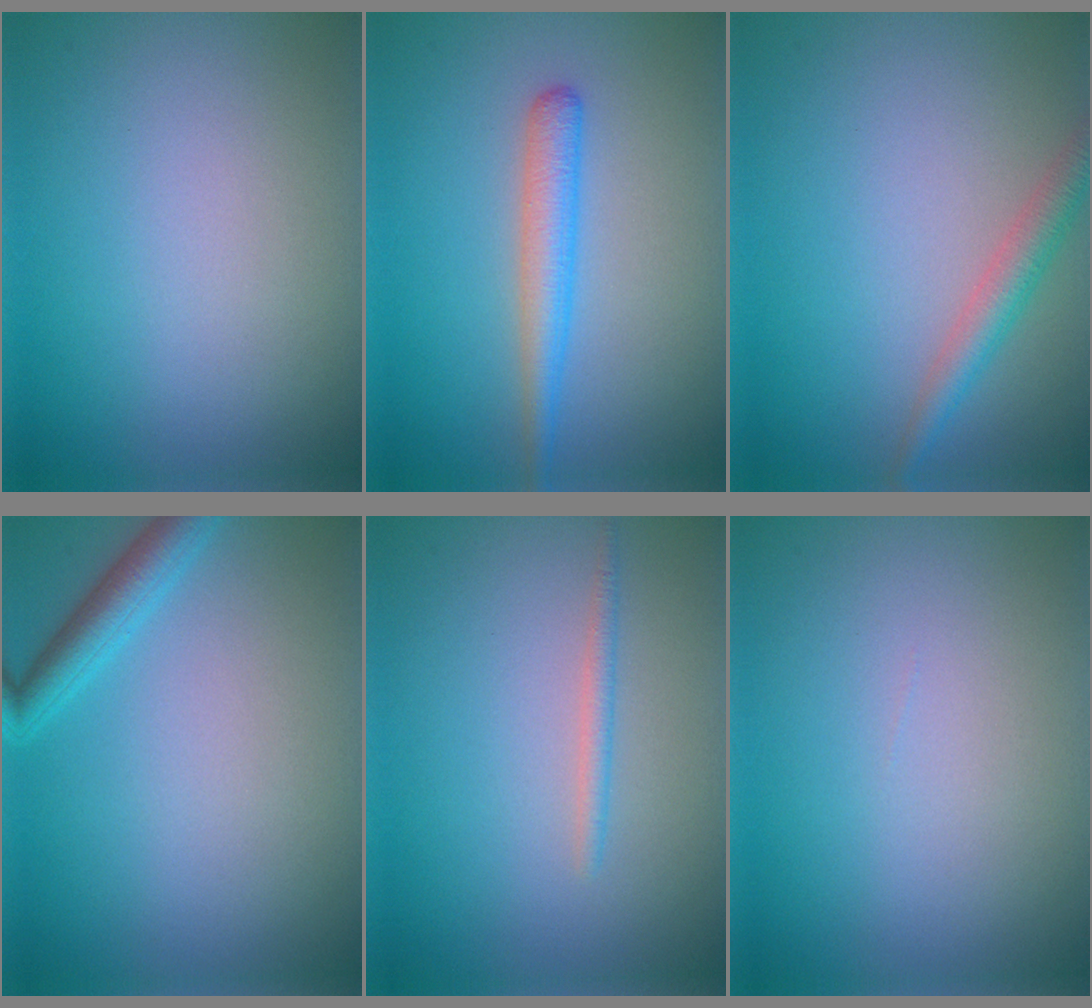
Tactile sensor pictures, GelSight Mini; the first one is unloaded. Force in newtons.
{"total": 2.8, "press": 2.8, "slide": 0.1}
{"total": 2.5, "press": 2.5, "slide": 0.0}
{"total": 2.7, "press": 2.7, "slide": 0.1}
{"total": 1.0, "press": 1.0, "slide": 0.1}
{"total": 0.0}